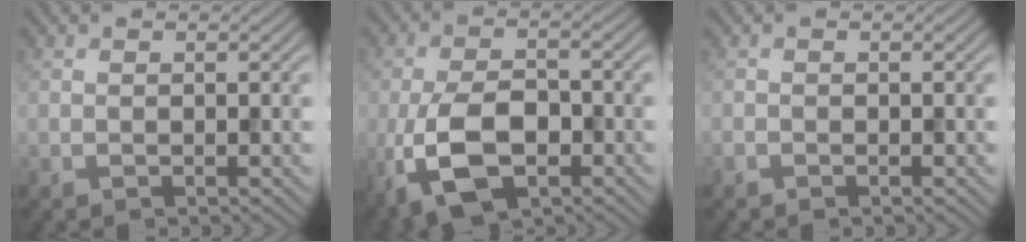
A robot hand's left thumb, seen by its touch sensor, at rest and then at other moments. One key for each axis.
{"total": 9.2, "fx": -3.5, "fy": 5.0, "fz": 6.9, "tx": -0.157, "ty": -0.015, "tz": -0.071}
{"total": 0.5, "fx": -0.4, "fy": 0.2, "fz": 0.1, "tx": -0.002, "ty": -0.003, "tz": -0.008}